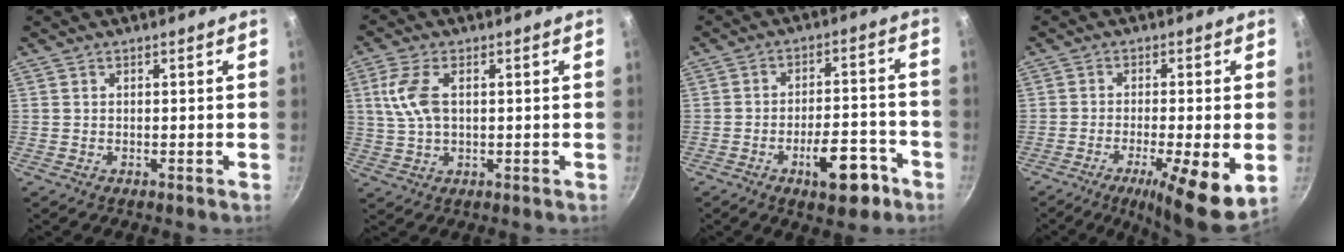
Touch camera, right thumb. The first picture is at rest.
{"total": 7.5, "force": [1.5, 4.0, 6.1], "torque": [-0.127, 0.007, 0.028]}
{"total": 10.3, "force": [-5.3, 4.4, 7.6], "torque": [-0.085, 0.040, -0.069]}
{"total": 12.0, "force": [-3.8, 2.4, 11.1], "torque": [-0.172, -0.001, -0.057]}